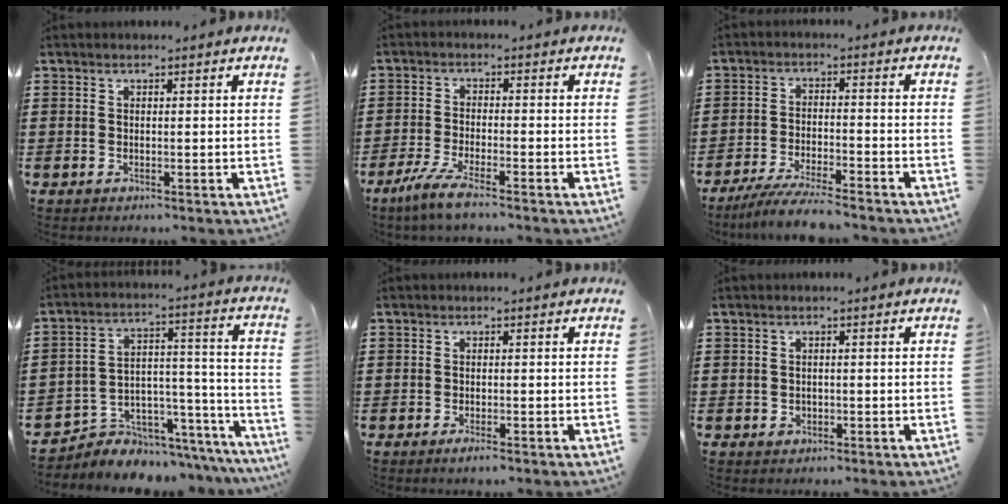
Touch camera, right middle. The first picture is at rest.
{"total": 4.5, "force": [-3.5, 0.0, 2.9], "torque": [-0.076, -0.017, -0.070]}
{"total": 5.8, "force": [-5.3, 0.1, 2.5], "torque": [-0.052, -0.012, -0.100]}
{"total": 4.8, "force": [-4.1, 2.5, -0.2], "torque": [-0.007, -0.001, -0.082]}
{"total": 1.2, "force": [-0.8, 0.1, 0.8], "torque": [-0.016, -0.004, -0.014]}
{"total": 1.0, "force": [-0.3, 0.8, 0.4], "torque": [-0.010, 0.003, -0.008]}